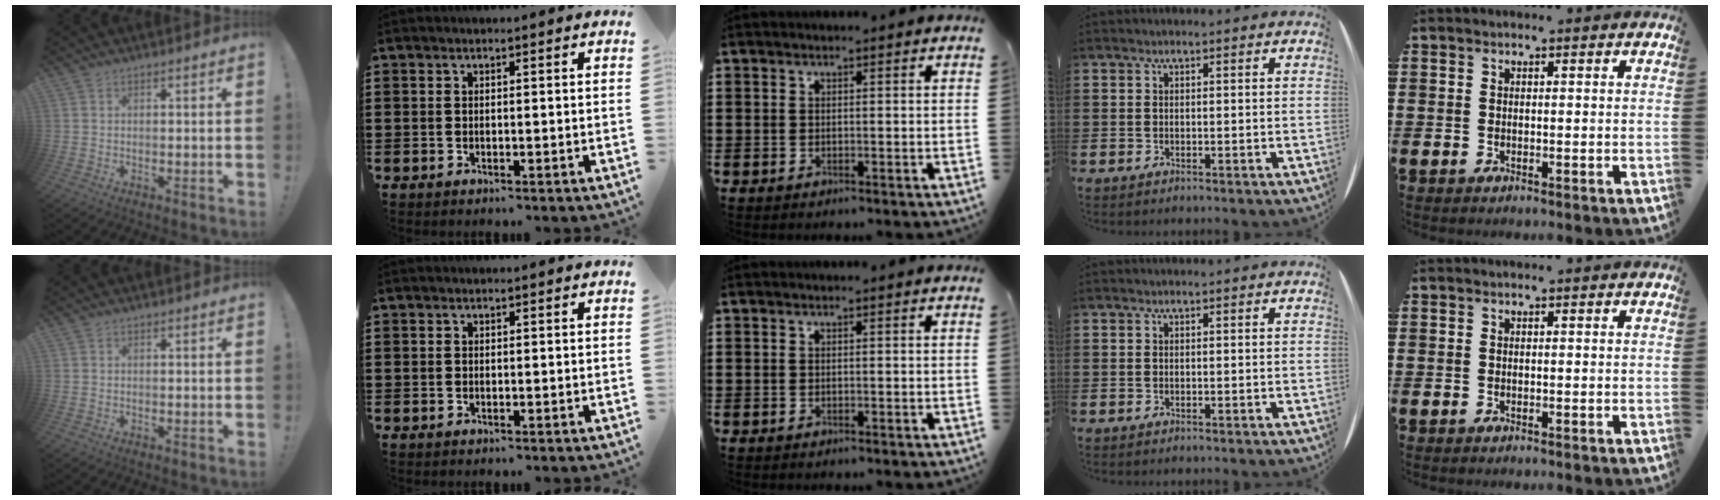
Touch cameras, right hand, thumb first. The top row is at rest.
{}